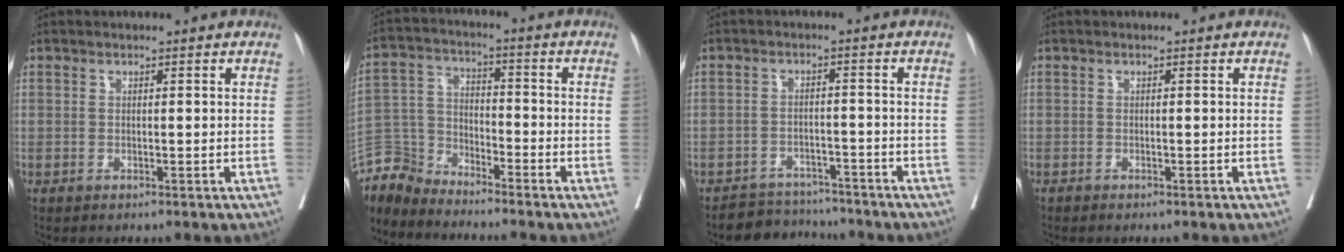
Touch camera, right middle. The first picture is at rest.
{"total": 6.7, "force": [-6.6, 1.0, -1.0], "torque": [0.022, 0.015, -0.135]}
{"total": 5.1, "force": [-4.8, 1.5, -0.7], "torque": [0.020, 0.013, -0.075]}
{"total": 0.0}